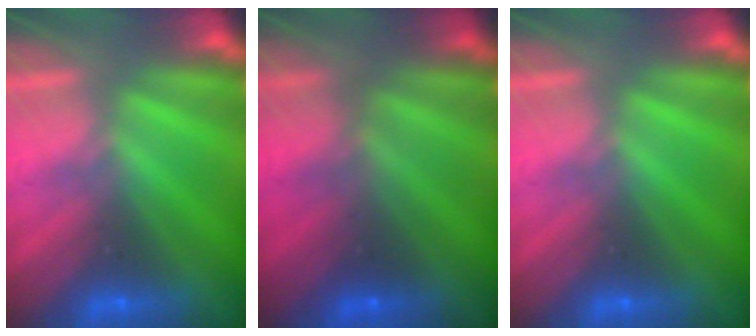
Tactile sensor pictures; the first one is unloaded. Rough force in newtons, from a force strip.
{"total": 1.9}
{"total": 0.0}